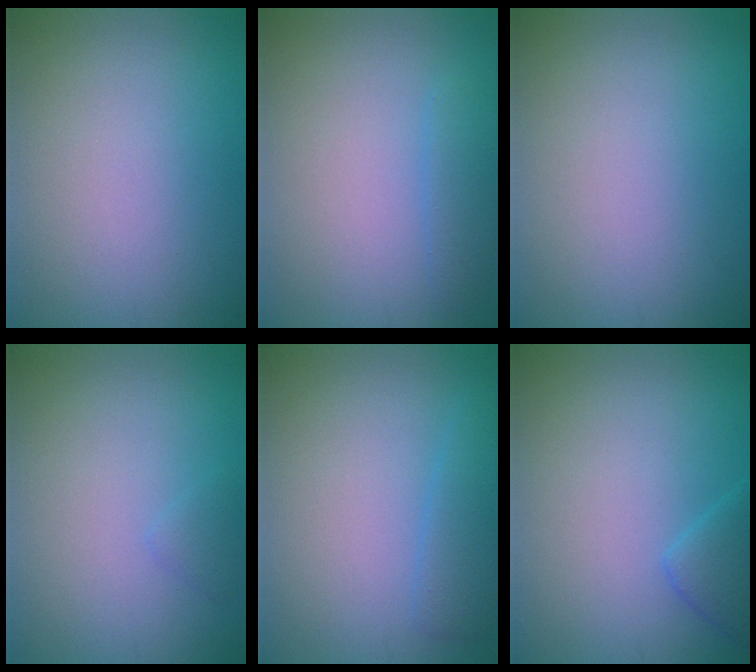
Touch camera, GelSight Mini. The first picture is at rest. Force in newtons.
{"total": 1.4, "press": 1.4, "slide": 0.1}
{"total": 0.0}
{"total": 0.7, "press": 0.7, "slide": 0.0}
{"total": 1.9, "press": 1.9, "slide": 0.2}
{"total": 1.6, "press": 1.6, "slide": 0.0}